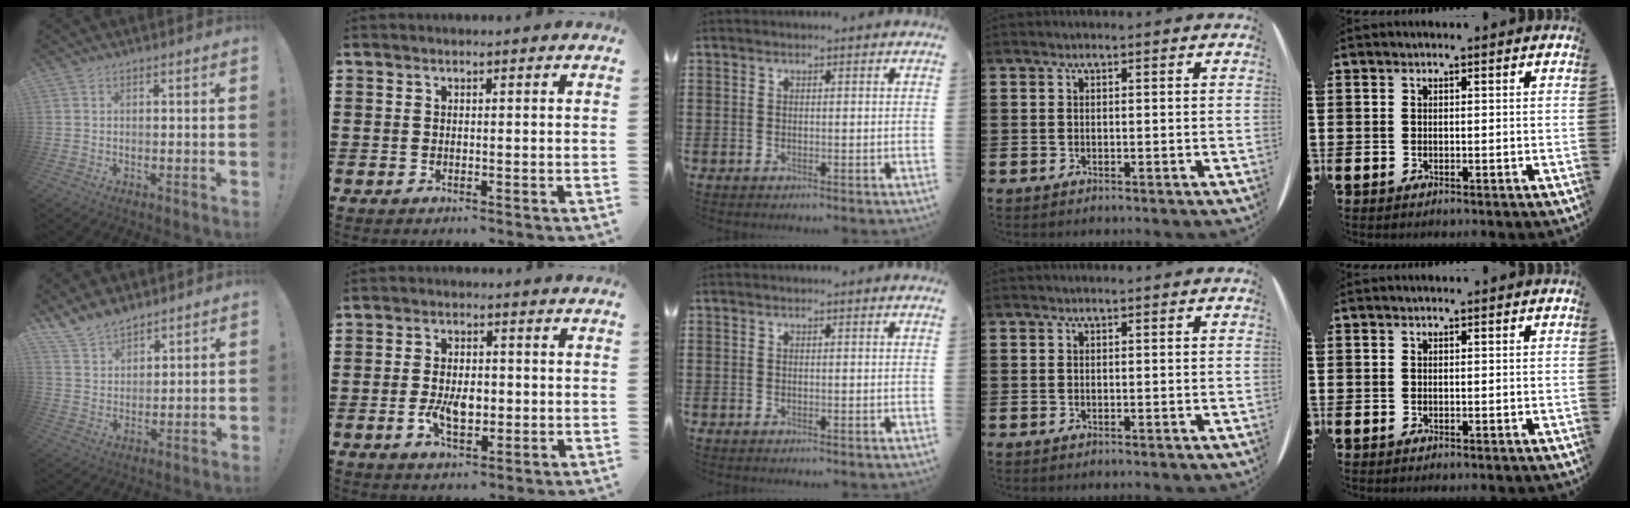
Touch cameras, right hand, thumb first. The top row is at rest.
{"thumb": {"total": 8.3, "force": [7.1, 3.7, 2.0], "torque": [-0.044, -0.048, 0.139]}, "index": {"total": 5.5, "force": [-1.1, 2.9, 4.5], "torque": [-0.086, 0.000, -0.022]}}